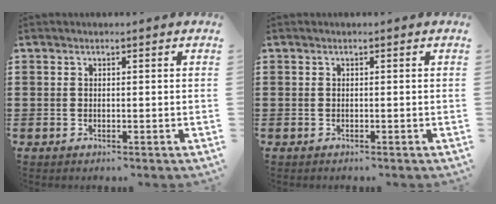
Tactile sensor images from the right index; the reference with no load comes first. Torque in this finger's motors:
{"motor_torque": [-1.01, 1.13, -1.05, -0.14]}